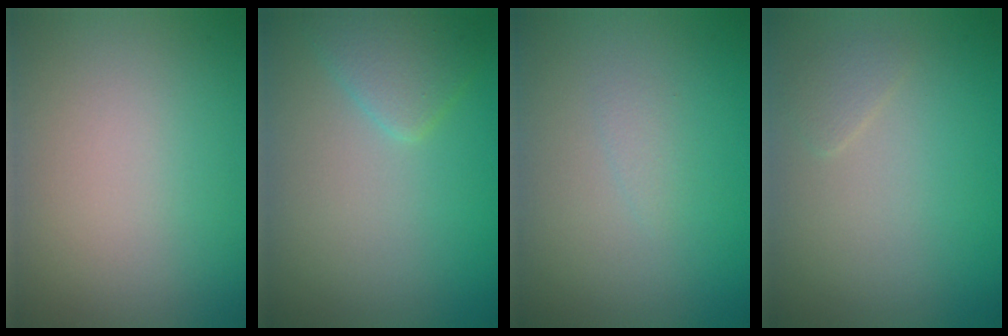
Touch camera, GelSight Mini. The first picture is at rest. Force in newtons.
{"total": 2.4, "press": 2.4, "slide": 0.1}
{"total": 0.7, "press": 0.7, "slide": 0.1}
{"total": 0.9, "press": 0.9, "slide": 0.0}